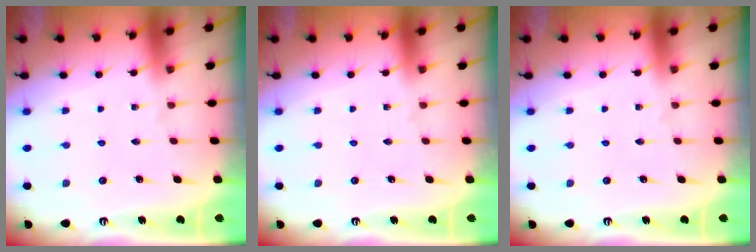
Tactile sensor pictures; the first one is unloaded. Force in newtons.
{"total": 0.0}
{"total": 0.0}